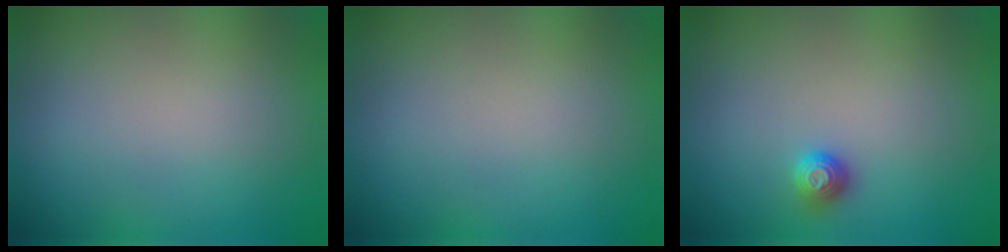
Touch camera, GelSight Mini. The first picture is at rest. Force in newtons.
{"total": 0.0}
{"total": 1.1, "press": 1.1, "slide": 0.2}